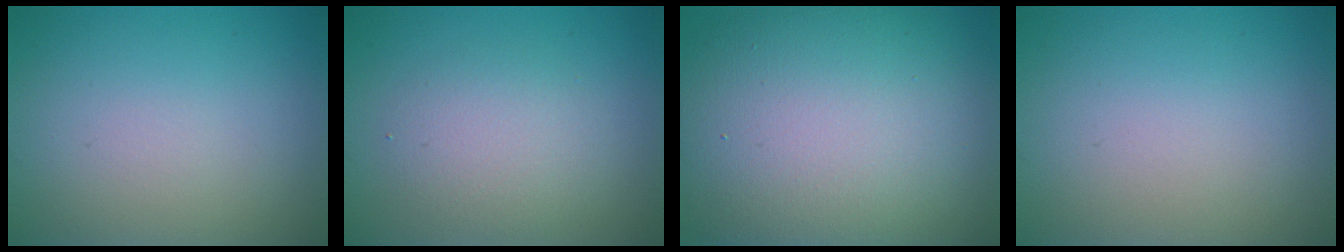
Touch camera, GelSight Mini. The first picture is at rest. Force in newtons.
{"total": 3.0, "press": 3.0, "slide": 0.2}
{"total": 13.1, "press": 13.1, "slide": 1.1}
{"total": 0.0}